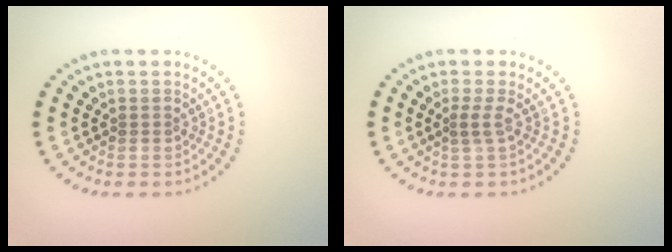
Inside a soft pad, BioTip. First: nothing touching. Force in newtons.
{"total": 1.1, "press": 0.8, "slide": 0.7}